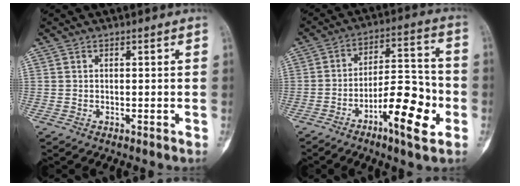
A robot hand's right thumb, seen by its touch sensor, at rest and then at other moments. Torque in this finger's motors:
{"motor_torque": [0.72, 0.85, 0.07, -0.06, 0.05]}